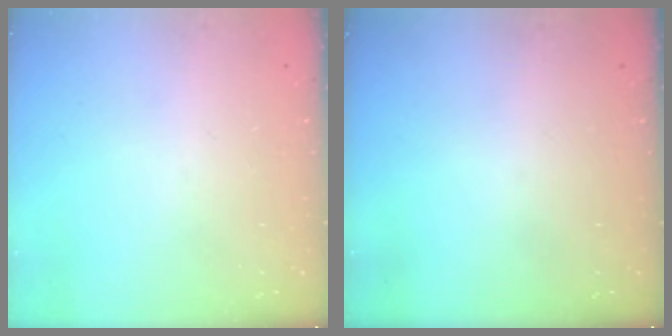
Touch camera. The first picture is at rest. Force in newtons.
{"total": 0.0}